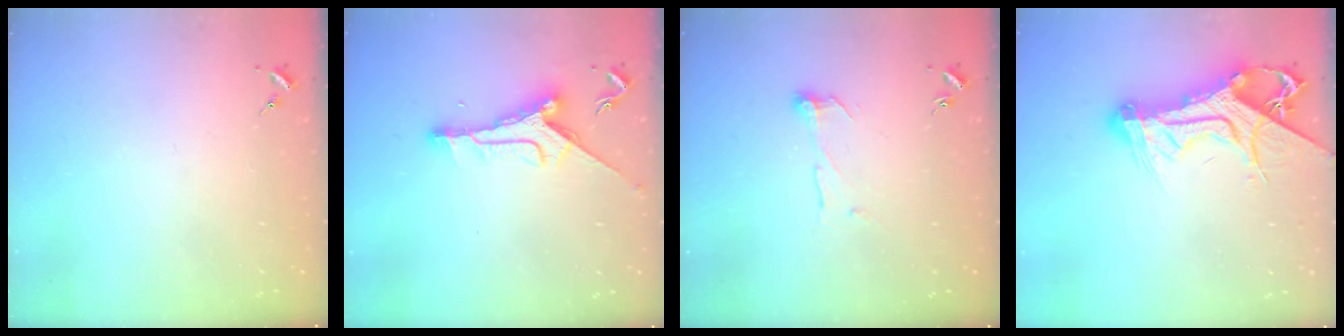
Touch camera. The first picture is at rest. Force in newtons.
{"total": 9.8, "press": 9.8, "slide": 0.1}
{"total": 6.5, "press": 6.5, "slide": 0.2}
{"total": 18.1, "press": 18.0, "slide": 1.9}